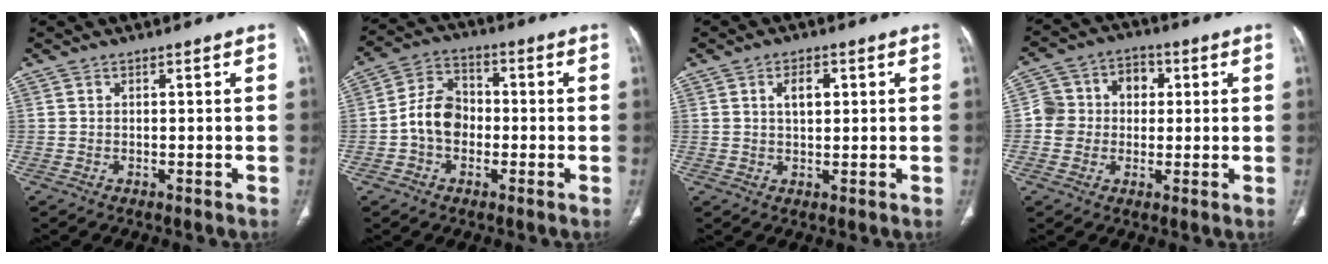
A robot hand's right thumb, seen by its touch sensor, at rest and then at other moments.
{"total": 8.4, "force": [-1.4, 6.4, 5.3], "torque": [-0.080, 0.028, -0.040]}
{"total": 4.1, "force": [1.2, 2.2, 3.2], "torque": [-0.049, -0.002, 0.021]}
{"total": 8.9, "force": [0.5, 8.1, 3.6], "torque": [-0.029, 0.027, 0.002]}